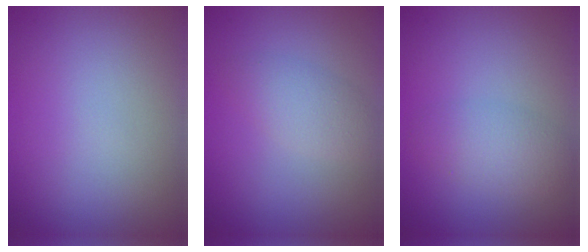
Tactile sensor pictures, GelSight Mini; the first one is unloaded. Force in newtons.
{"total": 2.4, "press": 2.4, "slide": 0.1}
{"total": 2.7, "press": 2.7, "slide": 0.0}